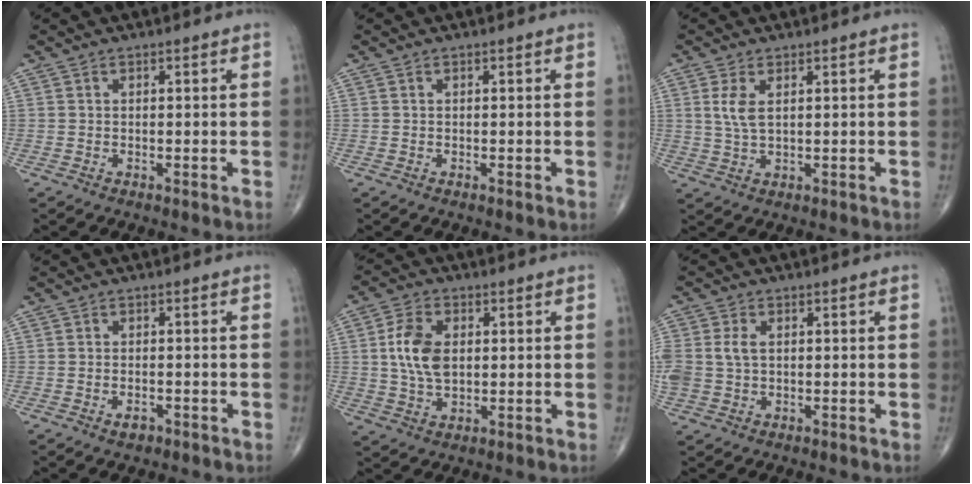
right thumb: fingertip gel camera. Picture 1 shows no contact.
{"total": 0.0}
{"total": 4.1, "force": [1.3, 1.8, 3.4], "torque": [-0.075, -0.003, 0.032]}
{"total": 2.0, "force": [-1.2, 1.1, 1.2], "torque": [-0.018, 0.004, -0.017]}
{"total": 8.8, "force": [1.2, 5.5, 6.8], "torque": [-0.126, -0.001, 0.024]}
{"total": 5.5, "force": [0.6, 3.9, 3.9], "torque": [-0.097, 0.010, 0.015]}